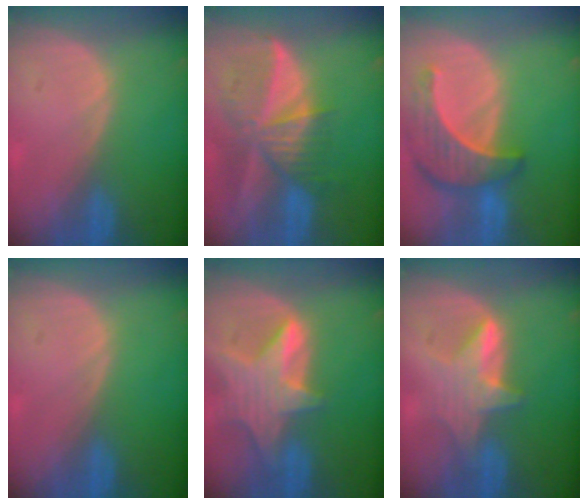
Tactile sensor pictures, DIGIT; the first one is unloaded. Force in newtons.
{"total": 9.5, "press": 8.3, "slide": 4.6}
{"total": 8.4, "press": 7.8, "slide": 3.0}
{"total": 0.0}
{"total": 8.4, "press": 7.4, "slide": 4.0}
{"total": 5.5, "press": 5.5, "slide": 0.2}